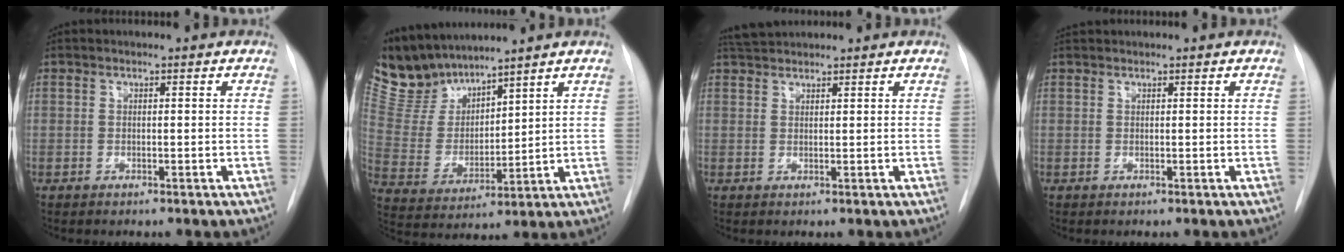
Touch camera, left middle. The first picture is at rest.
{"total": 9.9, "force": [9.4, 2.6, 1.6], "torque": [-0.050, 0.006, 0.205]}
{"total": 3.2, "force": [3.1, 0.6, 0.6], "torque": [-0.012, 0.024, 0.058]}
{"total": 1.0, "force": [1.0, 0.0, 0.1], "torque": [-0.005, 0.020, 0.023]}